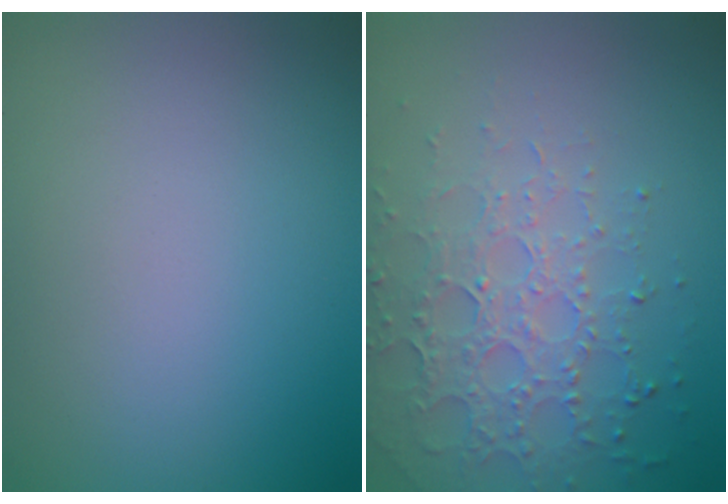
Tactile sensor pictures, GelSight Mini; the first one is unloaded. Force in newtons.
{"total": 4.4, "press": 3.6, "slide": 2.6}